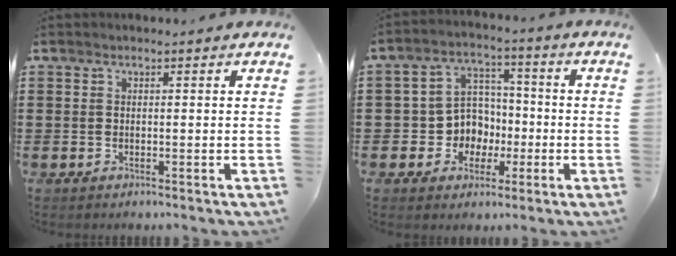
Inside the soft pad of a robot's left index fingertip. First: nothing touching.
{"total": 7.0, "force": [-1.0, 6.6, 2.1], "torque": [-0.062, 0.016, -0.013]}